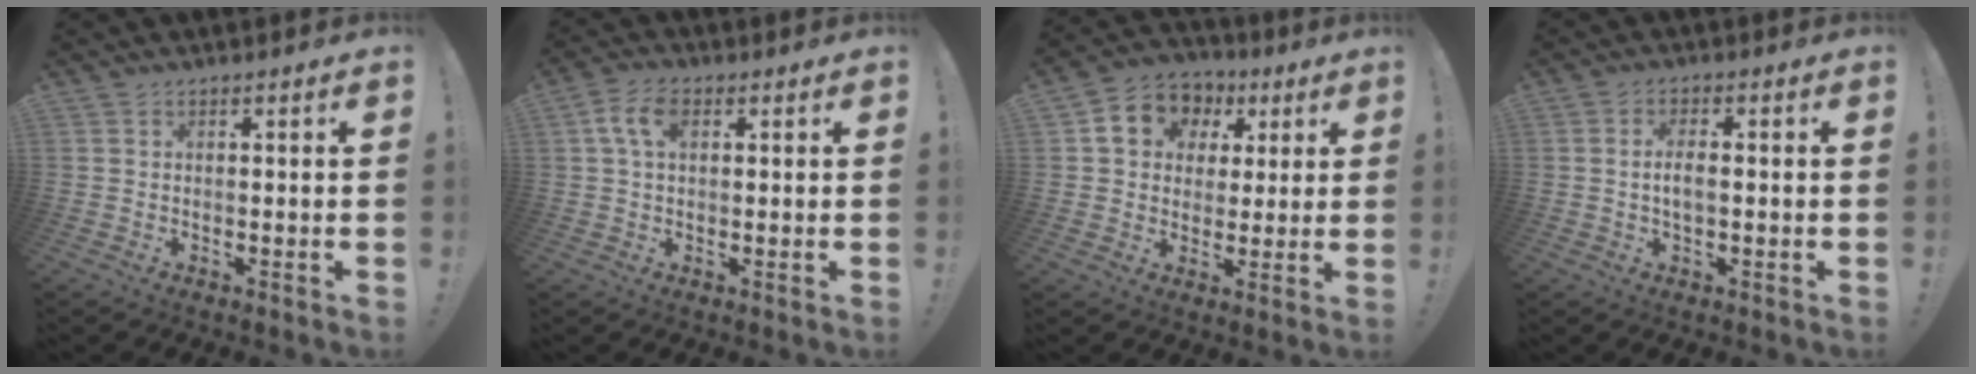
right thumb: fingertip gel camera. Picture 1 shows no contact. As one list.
[{"total": 6.9, "force": [2.0, 4.2, 5.1], "torque": [-0.096, 0.006, 0.036]}, {"total": 10.8, "force": [3.7, 9.1, 4.4], "torque": [-0.060, -0.007, 0.073]}, {"total": 3.7, "force": [-0.4, 1.5, 3.4], "torque": [-0.062, 0.003, -0.011]}]